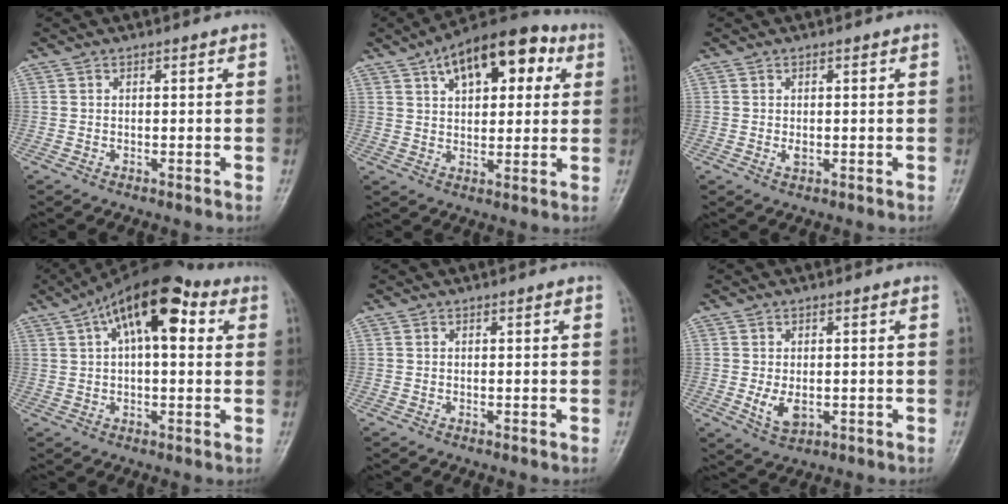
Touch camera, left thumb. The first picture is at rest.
{"total": 16.1, "force": [6.9, 8.3, 12.0], "torque": [-0.139, 0.007, 0.099]}
{"total": 1.4, "force": [-0.1, 0.8, 1.1], "torque": [-0.014, -0.002, -0.002]}
{"total": 14.5, "force": [5.2, 6.6, 11.8], "torque": [-0.166, 0.025, 0.072]}
{"total": 0.0}
{"total": 4.3, "force": [-0.6, 2.7, 3.4], "torque": [-0.055, -0.008, -0.004]}